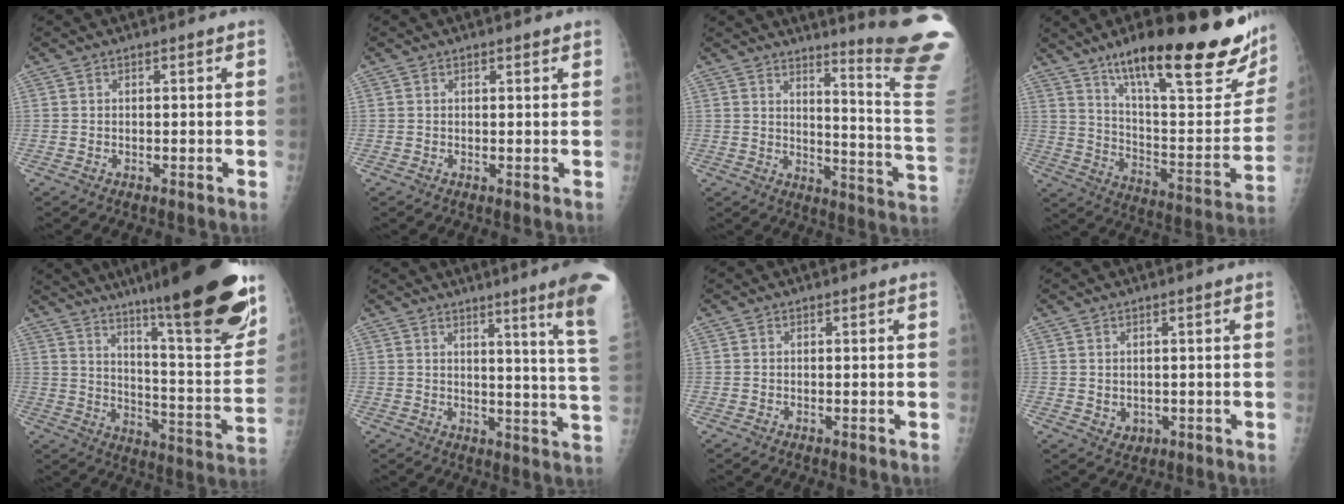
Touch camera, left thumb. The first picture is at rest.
{"total": 1.1, "force": [0.8, 0.2, 0.7], "torque": [-0.008, -0.002, 0.011]}
{"total": 19.4, "force": [16.3, -1.6, 10.3], "torque": [-0.125, -0.194, 0.195]}
{"total": 31.1, "force": [19.1, 7.3, 23.5], "torque": [-0.292, -0.060, 0.298]}
{"total": 29.0, "force": [19.9, 3.5, 20.8], "torque": [-0.283, -0.090, 0.292]}
{"total": 13.6, "force": [8.6, -1.0, 10.5], "torque": [-0.127, -0.065, 0.094]}
{"total": 0.0}
{"total": 2.2, "force": [0.0, 1.8, 1.3], "torque": [-0.014, -0.004, 0.010]}